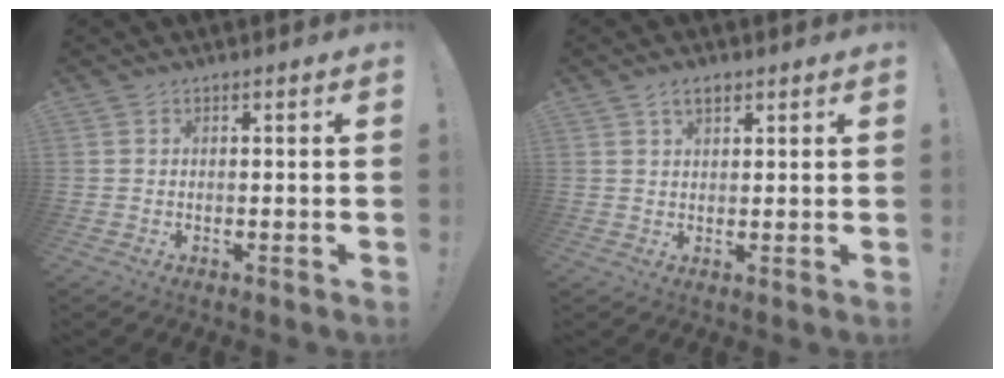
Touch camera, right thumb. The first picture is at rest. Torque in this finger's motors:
{"motor_torque": [-0.37, 0.36, 0.02, 0.12, 0.00]}